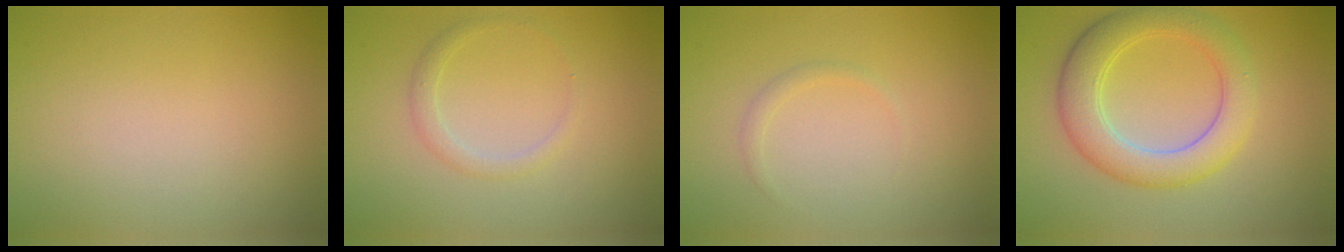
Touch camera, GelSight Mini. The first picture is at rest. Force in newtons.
{"total": 1.3, "press": 1.3, "slide": 0.1}
{"total": 0.7, "press": 0.7, "slide": 0.0}
{"total": 5.3, "press": 5.3, "slide": 0.2}